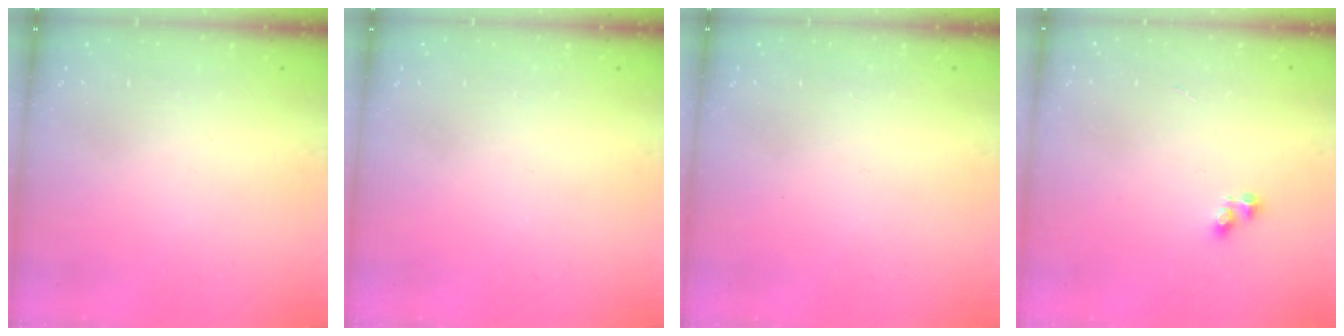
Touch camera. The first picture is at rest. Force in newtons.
{"total": 0.0}
{"total": 0.0}
{"total": 2.5, "press": 2.5, "slide": 0.3}